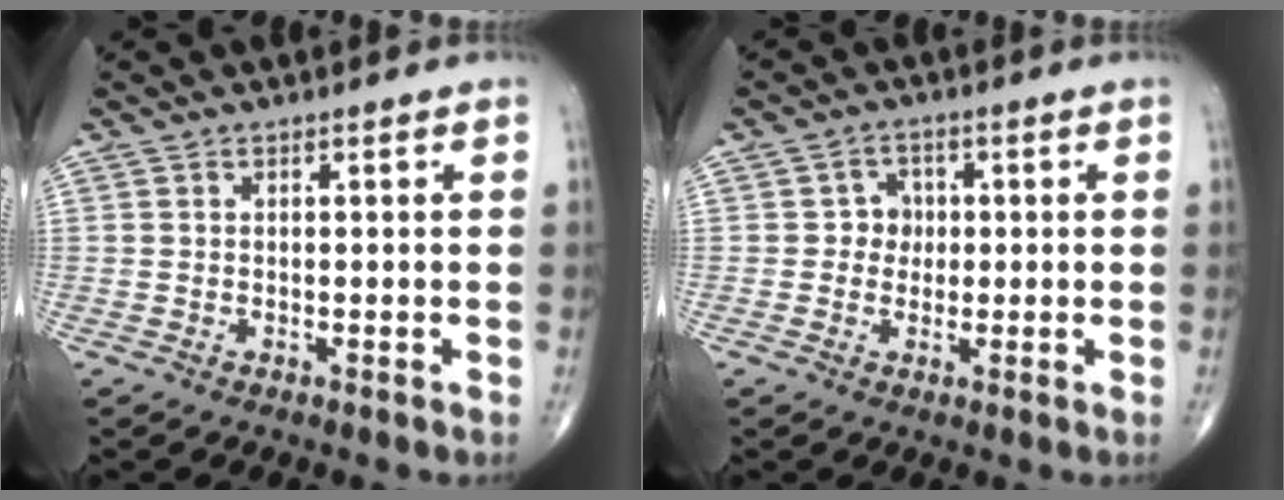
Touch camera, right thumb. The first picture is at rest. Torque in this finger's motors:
{"motor_torque": [0.03, -0.07, 0.35, -0.01, 0.00]}